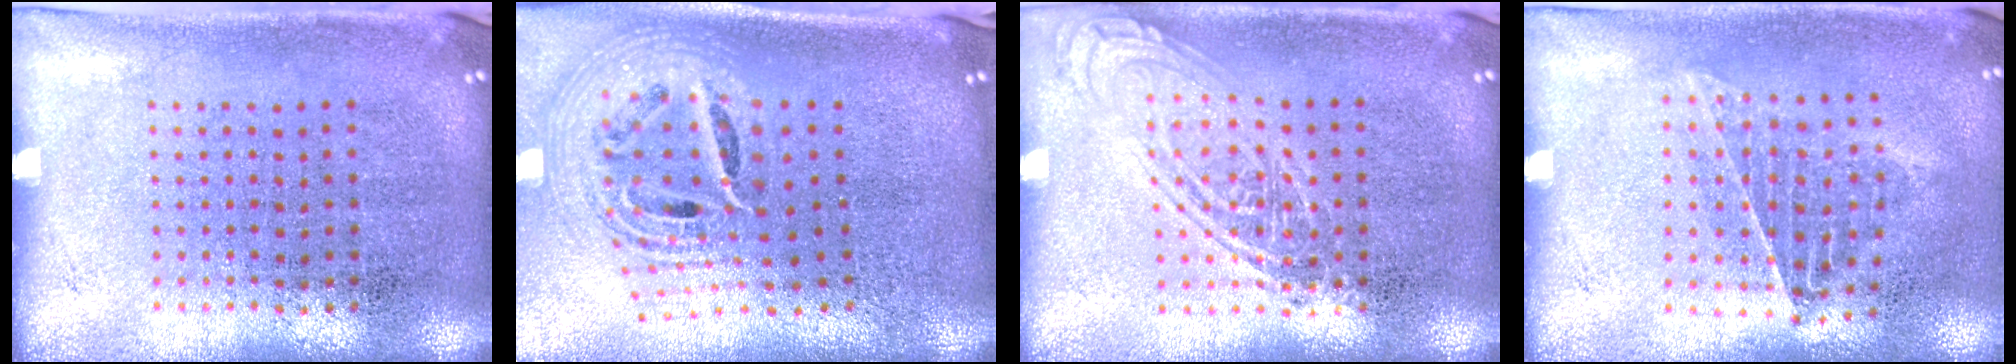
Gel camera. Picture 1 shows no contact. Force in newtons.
{"total": 2.6, "press": 1.8, "slide": 1.9}
{"total": 2.4, "press": 2.3, "slide": 0.3}
{"total": 1.0, "press": 0.9, "slide": 0.3}